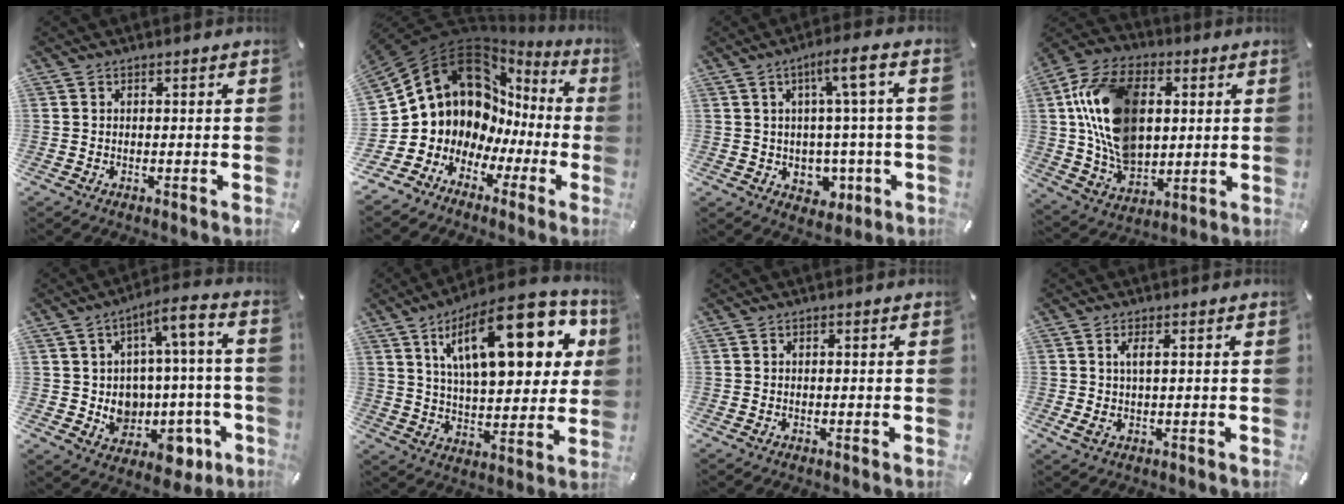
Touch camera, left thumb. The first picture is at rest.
{"total": 13.8, "force": [5.7, 11.4, 5.3], "torque": [-0.112, -0.077, 0.115]}
{"total": 9.5, "force": [1.5, 5.2, 7.9], "torque": [-0.105, -0.008, 0.021]}
{"total": 20.5, "force": [4.0, 14.2, 14.2], "torque": [-0.302, 0.002, 0.075]}
{"total": 10.8, "force": [-0.1, 8.3, 6.9], "torque": [-0.075, -0.017, 0.006]}
{"total": 24.7, "force": [10.3, 10.6, 19.8], "torque": [-0.308, -0.032, 0.157]}
{"total": 0.0}
{"total": 3.6, "force": [0.9, 1.0, 3.3], "torque": [-0.074, -0.003, 0.013]}